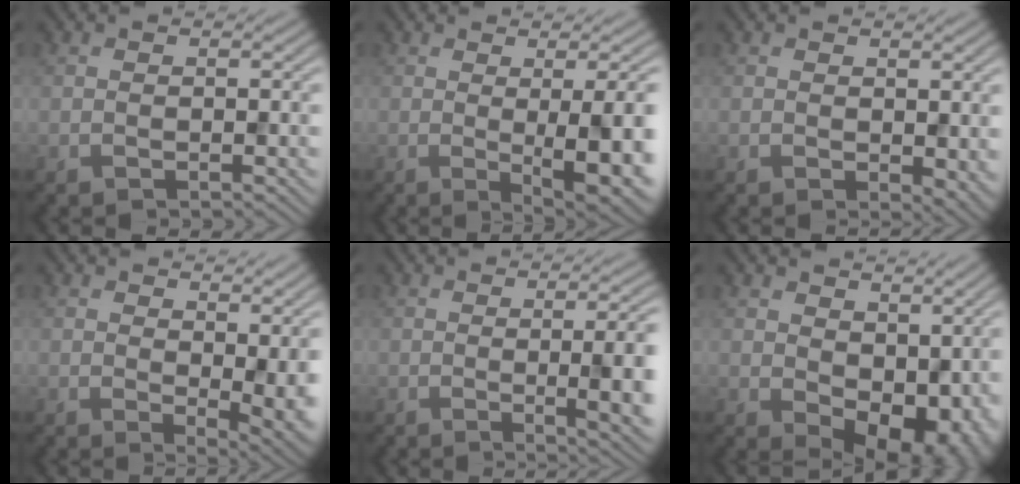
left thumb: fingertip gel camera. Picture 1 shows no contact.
{"total": 9.4, "force": [-0.5, 2.2, 9.1], "torque": [-0.118, 0.004, -0.002]}
{"total": 2.6, "force": [0.1, 1.6, 2.1], "torque": [-0.029, -0.007, 0.007]}
{"total": 5.9, "force": [1.8, 2.4, 5.1], "torque": [-0.075, -0.006, 0.033]}
{"total": 8.6, "force": [-0.5, 2.4, 8.2], "torque": [-0.093, 0.002, -0.006]}
{"total": 10.5, "force": [1.3, 7.0, 7.7], "torque": [-0.117, -0.030, 0.040]}